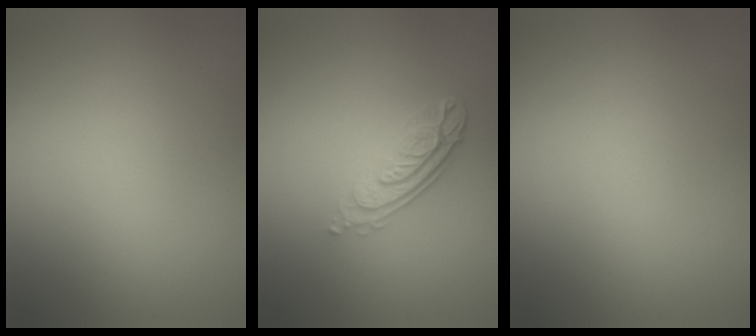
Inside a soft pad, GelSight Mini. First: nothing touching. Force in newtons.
{"total": 4.0, "press": 2.9, "slide": 2.8}
{"total": 0.0}